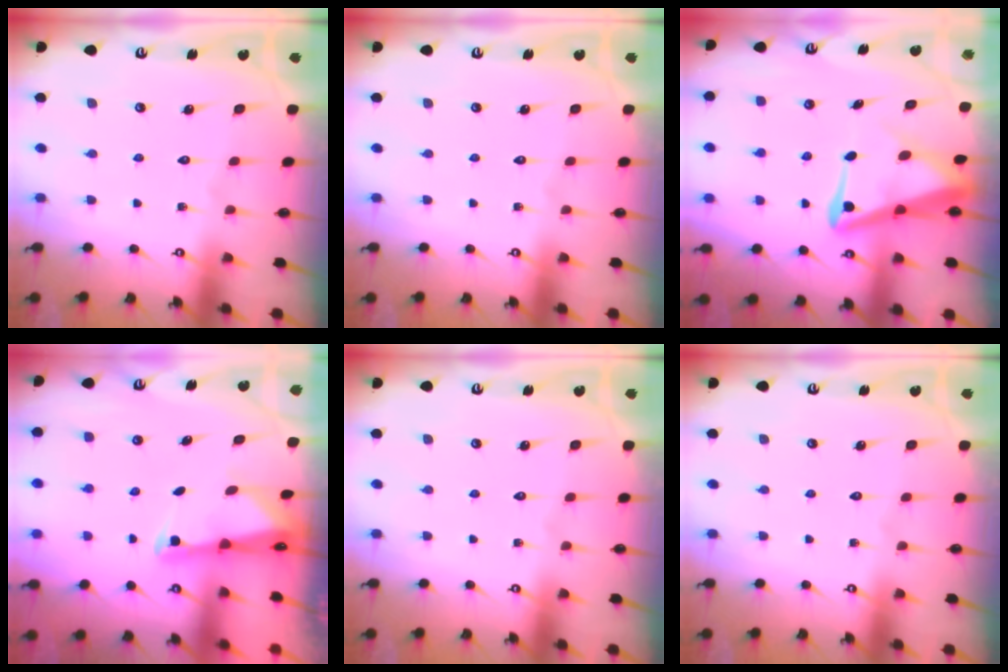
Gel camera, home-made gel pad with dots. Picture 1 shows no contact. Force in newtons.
{"total": 0.0}
{"total": 7.8, "press": 7.8, "slide": 1.0}
{"total": 1.8, "press": 1.7, "slide": 0.4}
{"total": 0.0}
{"total": 0.0}